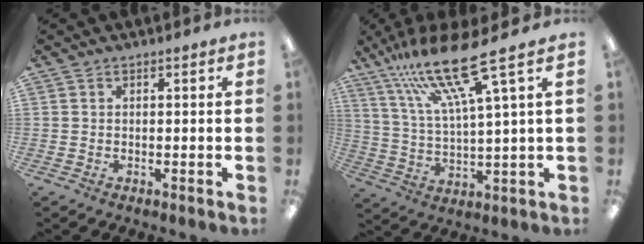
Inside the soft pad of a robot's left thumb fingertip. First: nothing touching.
{"total": 18.8, "force": [12.8, 2.7, 13.6], "torque": [-0.278, -0.063, 0.207]}